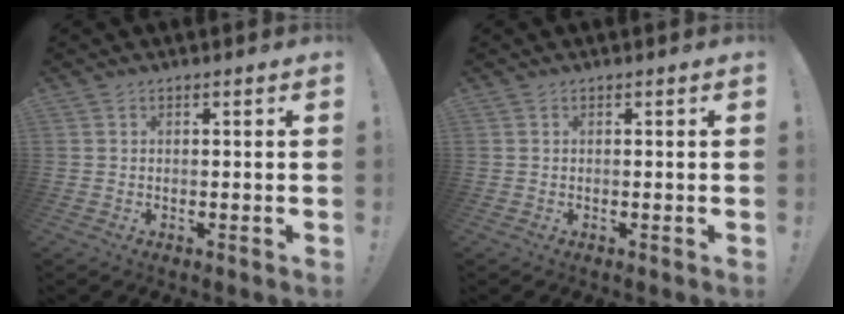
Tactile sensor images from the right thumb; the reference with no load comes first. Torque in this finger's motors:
{"motor_torque": [0.00, 0.00, 0.00, 0.00, 0.00]}